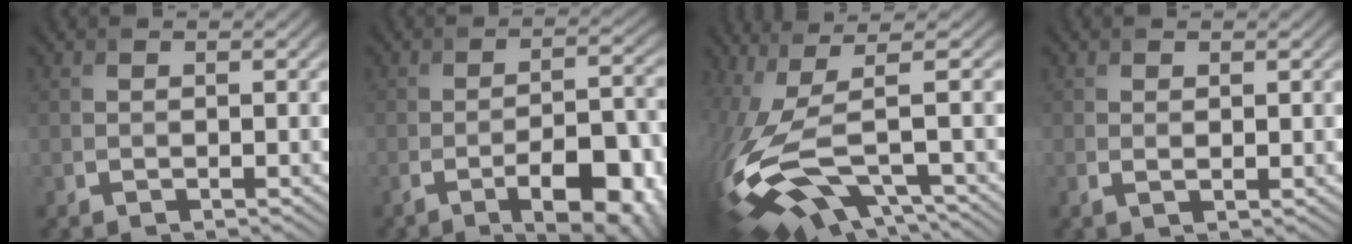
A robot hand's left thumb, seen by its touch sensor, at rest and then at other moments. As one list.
[{"total": 9.3, "force": [-5.0, 2.6, 7.4], "torque": [-0.103, 0.004, -0.067]}, {"total": 14.8, "force": [-3.5, 4.8, 13.6], "torque": [-0.322, -0.012, -0.042]}, {"total": 0.8, "force": [0.4, 0.3, 0.7], "torque": [-0.016, 0.000, 0.009]}]